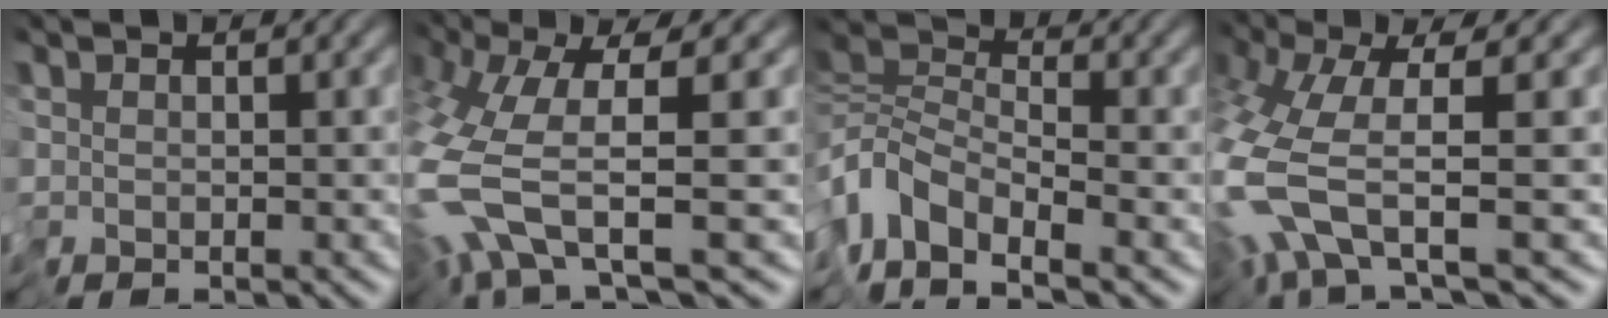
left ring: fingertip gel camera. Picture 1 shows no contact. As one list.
[{"total": 8.1, "force": [-2.1, 1.8, 7.6], "torque": [-0.200, -0.010, -0.046]}, {"total": 3.7, "force": [-3.2, 0.8, 1.7], "torque": [-0.034, 0.006, -0.081]}, {"total": 7.8, "force": [-2.7, 1.7, 7.1], "torque": [-0.192, -0.009, -0.061]}]